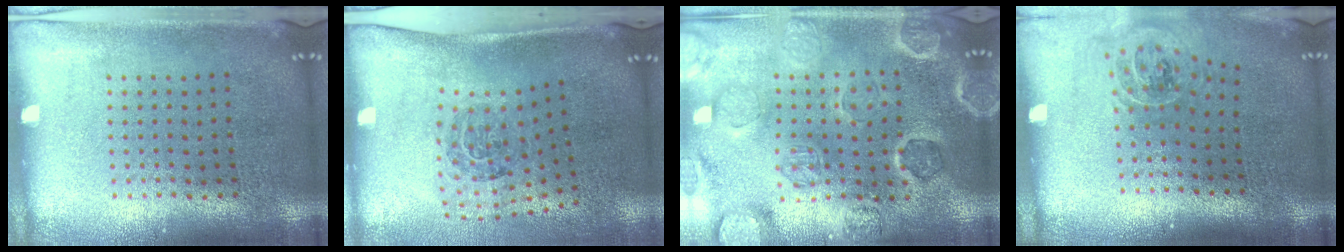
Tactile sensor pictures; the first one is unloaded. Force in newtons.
{"total": 1.7, "press": 1.2, "slide": 1.2}
{"total": 2.6, "press": 2.6, "slide": 0.2}
{"total": 1.1, "press": 1.0, "slide": 0.3}